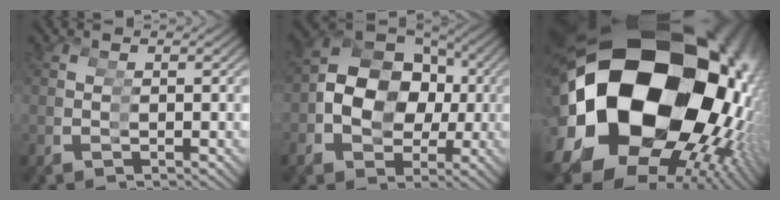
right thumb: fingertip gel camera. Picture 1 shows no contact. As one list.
[{"total": 14.0, "force": [-0.4, 10.2, 9.6], "torque": [-0.184, -0.024, 0.009]}, {"total": 34.2, "force": [-0.5, 22.8, 25.5], "torque": [-0.436, -0.046, 0.017]}]